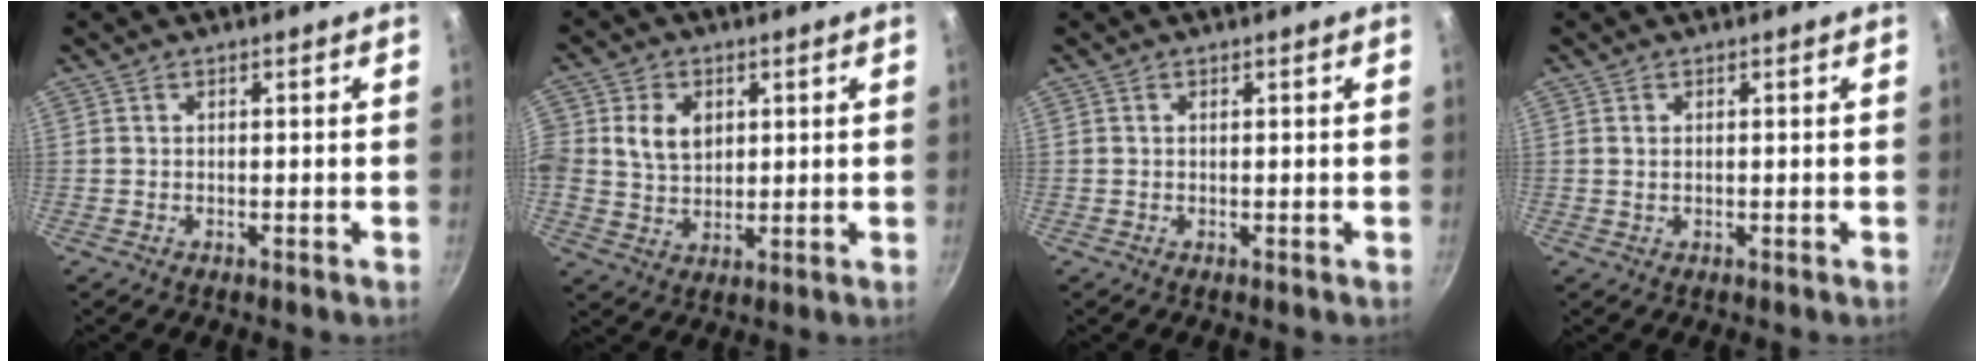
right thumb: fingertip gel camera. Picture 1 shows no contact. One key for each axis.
{"total": 7.6, "fx": 1.7, "fy": 5.9, "fz": 4.4, "tx": -0.064, "ty": -0.008, "tz": 0.028}
{"total": 0.0}
{"total": 0.7, "fx": 0.2, "fy": 0.4, "fz": 0.6, "tx": -0.011, "ty": 0.000, "tz": 0.003}